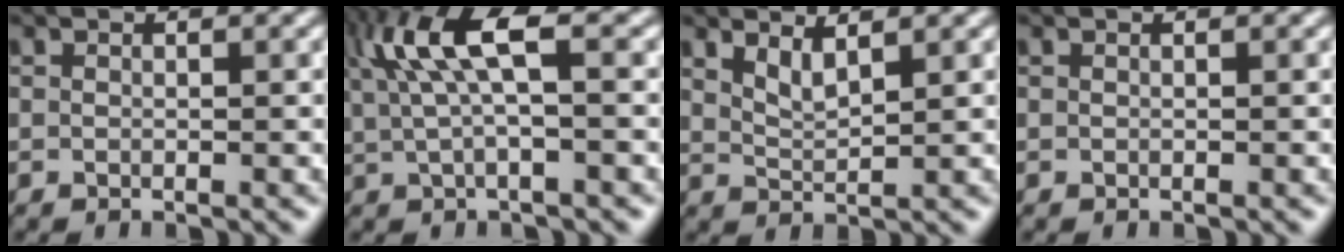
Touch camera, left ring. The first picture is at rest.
{"total": 6.0, "force": [1.7, 1.7, 5.5], "torque": [-0.114, 0.006, 0.033]}
{"total": 1.9, "force": [1.4, 0.5, 1.2], "torque": [-0.026, -0.009, 0.030]}
{"total": 0.0}